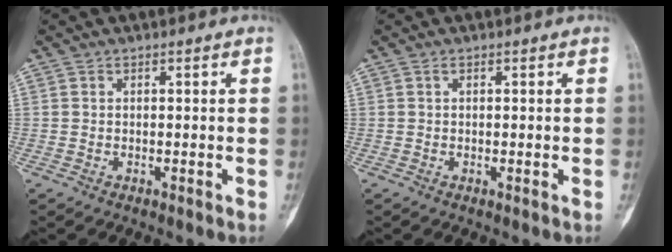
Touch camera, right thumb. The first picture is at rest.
{"total": 0.7, "force": [0.1, 0.2, 0.7], "torque": [-0.009, -0.001, 0.002]}